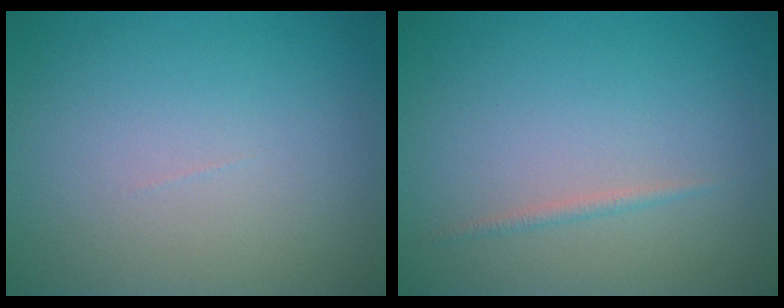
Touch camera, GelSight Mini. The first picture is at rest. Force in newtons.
{"total": 0.7, "press": 0.7, "slide": 0.0}